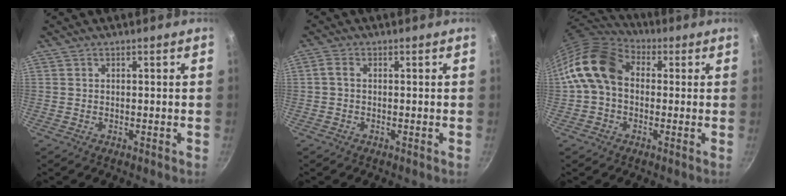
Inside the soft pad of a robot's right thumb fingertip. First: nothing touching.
{"total": 1.7, "force": [-0.1, 1.1, 1.3], "torque": [-0.030, 0.007, -0.005]}
{"total": 13.0, "force": [0.9, 9.7, 8.7], "torque": [-0.135, 0.026, -0.003]}